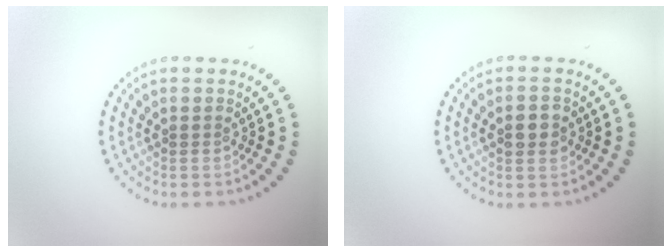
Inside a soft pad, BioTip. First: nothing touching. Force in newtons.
{"total": 2.4, "press": 2.3, "slide": 0.1}